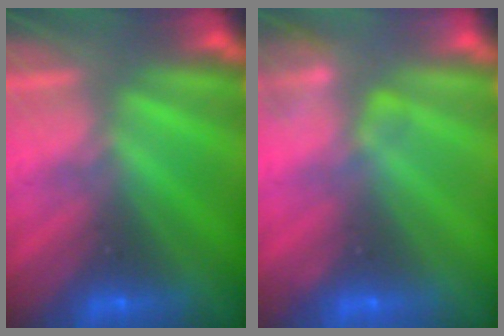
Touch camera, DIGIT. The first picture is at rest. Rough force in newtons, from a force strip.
{"total": 2.4}